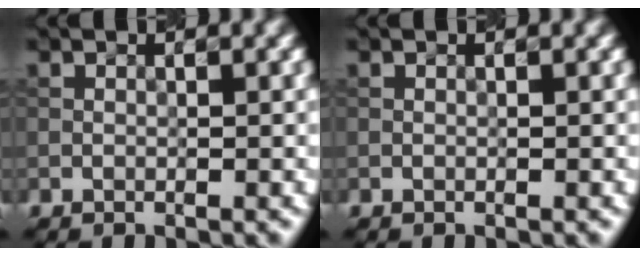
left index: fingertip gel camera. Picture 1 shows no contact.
{"total": 0.0}